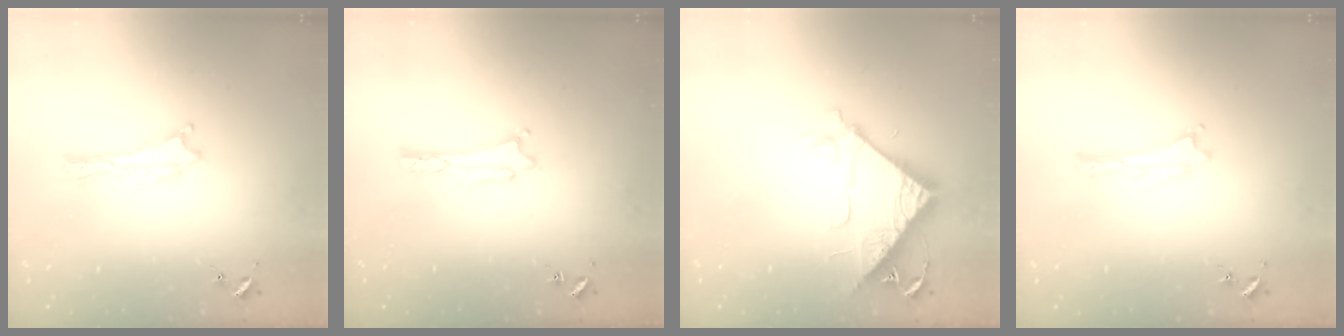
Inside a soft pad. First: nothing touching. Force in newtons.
{"total": 1.8, "press": 1.8, "slide": 0.2}
{"total": 9.6, "press": 9.5, "slide": 1.0}
{"total": 0.0}